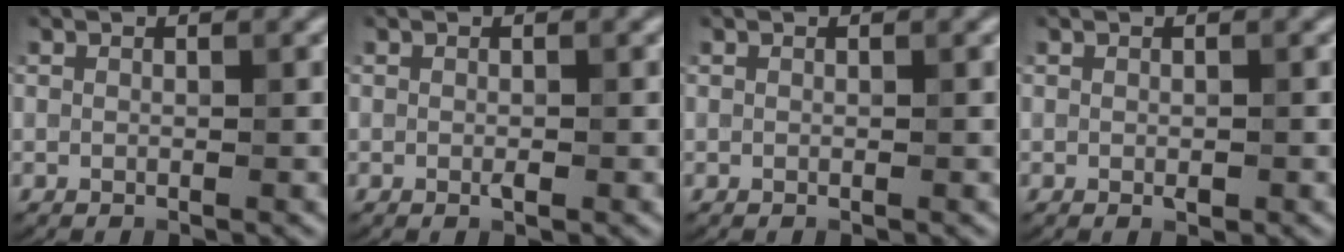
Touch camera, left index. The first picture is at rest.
{"total": 0.6, "force": [-0.2, 0.2, 0.5], "torque": [-0.011, -0.002, -0.002]}
{"total": 0.0}
{"total": 0.7, "force": [-0.2, 0.3, 0.5], "torque": [-0.008, 0.000, -0.001]}